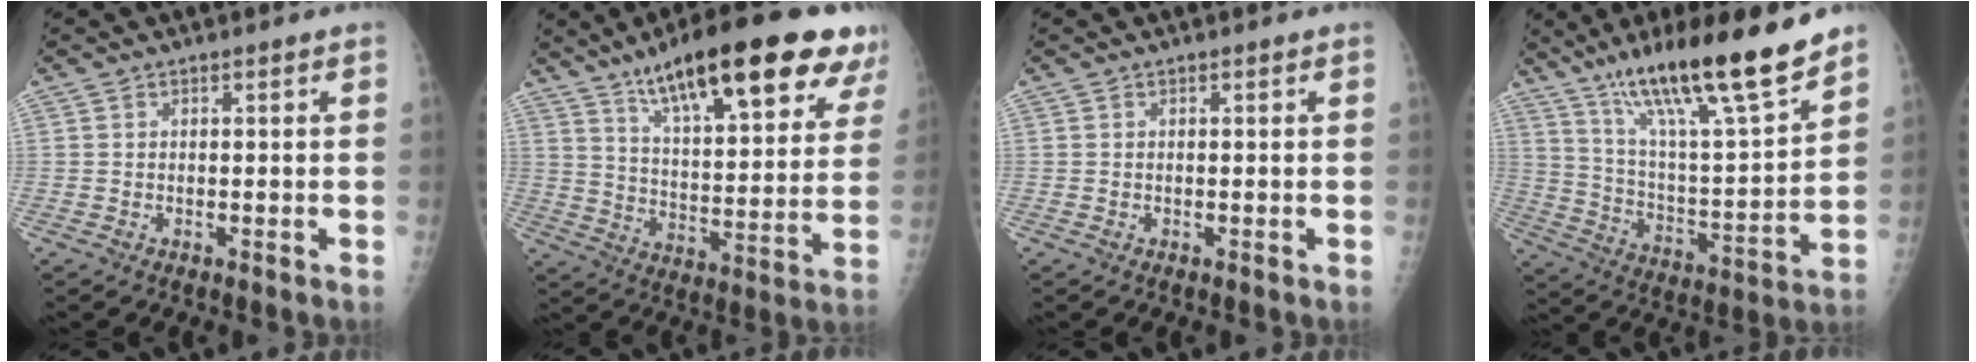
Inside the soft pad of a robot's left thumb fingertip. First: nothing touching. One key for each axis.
{"total": 26.2, "fx": 16.1, "fy": 6.9, "fz": 19.5, "tx": -0.258, "ty": -0.040, "tz": 0.245}
{"total": 0.0}
{"total": 22.7, "fx": 16.2, "fy": 3.1, "fz": 15.5, "tx": -0.239, "ty": -0.072, "tz": 0.280}